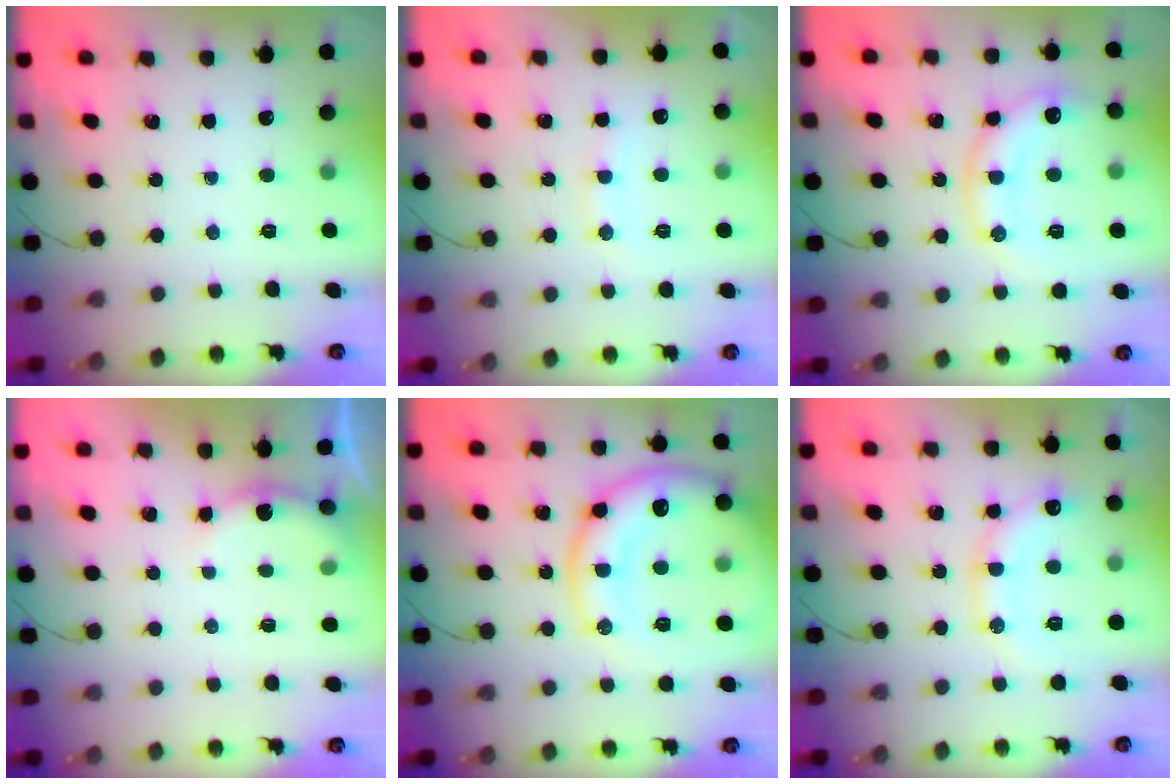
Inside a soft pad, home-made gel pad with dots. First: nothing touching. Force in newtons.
{"total": 8.8, "press": 8.8, "slide": 0.9}
{"total": 12.4, "press": 12.3, "slide": 1.4}
{"total": 6.1, "press": 6.0, "slide": 0.9}
{"total": 20.8, "press": 20.7, "slide": 2.4}
{"total": 14.9, "press": 14.8, "slide": 1.5}